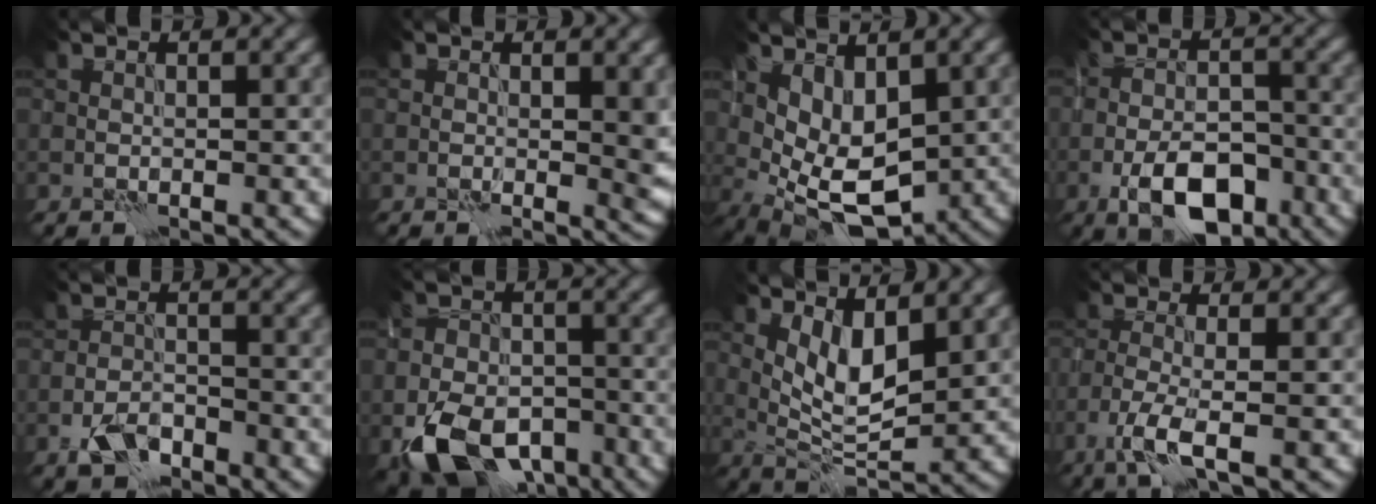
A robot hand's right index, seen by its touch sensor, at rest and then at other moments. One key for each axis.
{"total": 2.7, "fx": 0.0, "fy": 1.2, "fz": 2.4, "tx": -0.026, "ty": -0.004, "tz": 0.000}
{"total": 5.5, "fx": 0.6, "fy": 3.2, "fz": 4.4, "tx": -0.086, "ty": -0.014, "tz": 0.021}
{"total": 7.1, "fx": -4.0, "fy": 3.1, "fz": 4.9, "tx": -0.079, "ty": 0.000, "tz": -0.070}
{"total": 2.7, "fx": -2.0, "fy": 1.1, "fz": 1.4, "tx": -0.025, "ty": 0.003, "tz": -0.042}
{"total": 10.6, "fx": -5.8, "fy": 6.3, "fz": 6.3, "tx": -0.128, "ty": -0.033, "tz": -0.097}
{"total": 4.6, "fx": 2.0, "fy": 1.7, "fz": 3.8, "tx": -0.071, "ty": -0.011, "tz": 0.042}
{"total": 3.2, "fx": -1.7, "fy": 0.3, "fz": 2.7, "tx": -0.059, "ty": -0.002, "tz": -0.040}